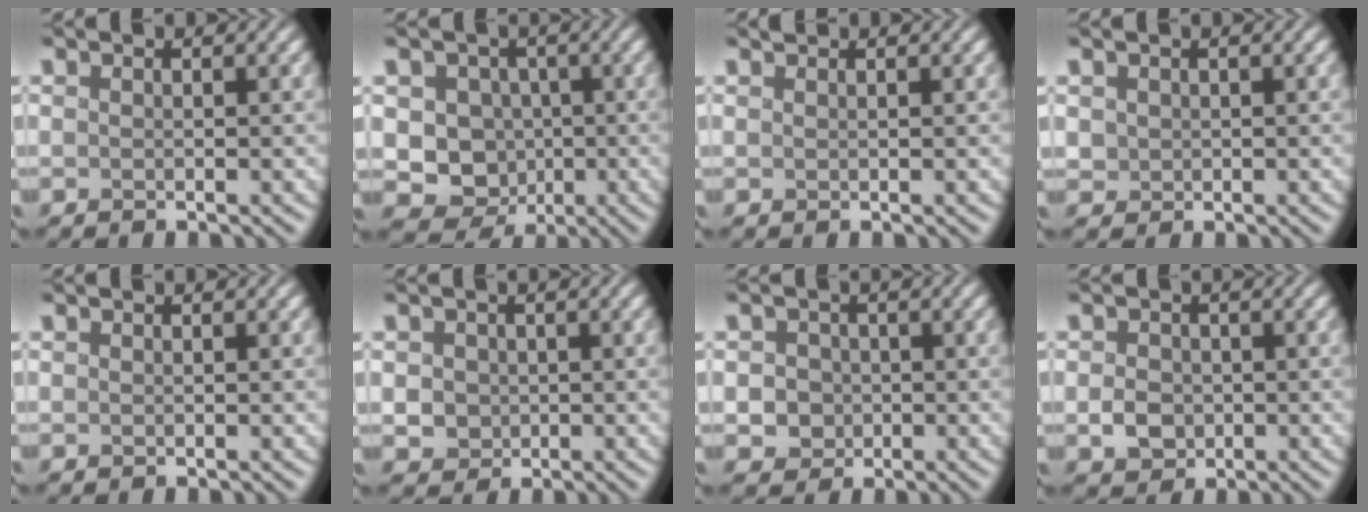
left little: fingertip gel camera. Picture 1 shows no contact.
{"total": 7.0, "force": [-0.5, 6.4, 2.7], "torque": [-0.033, 0.010, -0.035]}
{"total": 0.6, "force": [0.6, 0.1, 0.1], "torque": [-0.002, 0.004, 0.012]}
{"total": 1.0, "force": [0.1, 1.0, 0.2], "torque": [-0.006, -0.001, 0.009]}
{"total": 0.0}
{"total": 2.1, "force": [-0.2, 2.0, 0.7], "torque": [-0.021, -0.005, 0.003]}
{"total": 2.9, "force": [-0.2, 2.7, 1.1], "torque": [-0.018, 0.010, 0.000]}
{"total": 2.5, "force": [-0.8, 2.1, 1.1], "torque": [-0.021, -0.004, -0.016]}